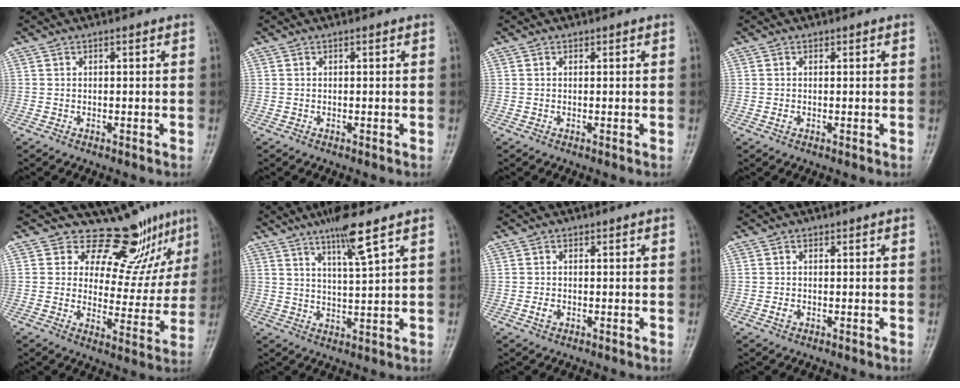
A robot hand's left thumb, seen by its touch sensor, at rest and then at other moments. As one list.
[{"total": 0.0}, {"total": 0.0}, {"total": 0.8, "force": [0.0, 0.7, 0.4], "torque": [-0.005, 0.000, 0.000]}, {"total": 11.9, "force": [9.9, 5.1, 4.3], "torque": [-0.010, -0.080, 0.132]}, {"total": 7.5, "force": [4.7, 0.1, 5.8], "torque": [-0.106, -0.029, 0.086]}, {"total": 1.7, "force": [-0.4, 1.3, 0.9], "torque": [-0.013, 0.001, -0.009]}, {"total": 1.3, "force": [-0.3, 1.1, 0.7], "torque": [-0.010, 0.000, -0.006]}]